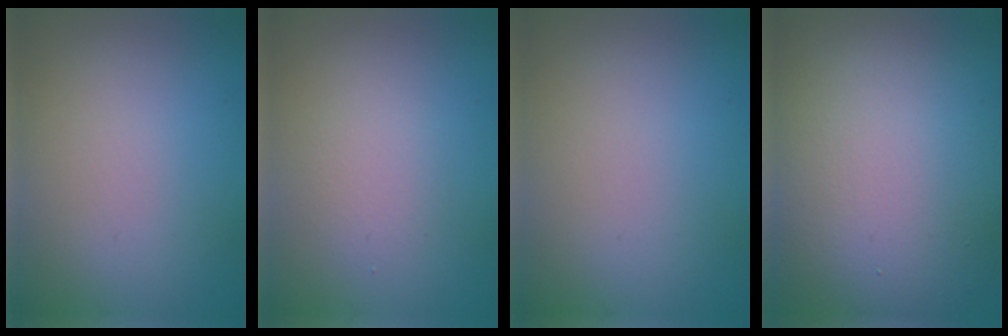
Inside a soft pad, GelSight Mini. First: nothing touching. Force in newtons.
{"total": 1.5, "press": 1.5, "slide": 0.2}
{"total": 0.0}
{"total": 14.5, "press": 14.5, "slide": 0.8}